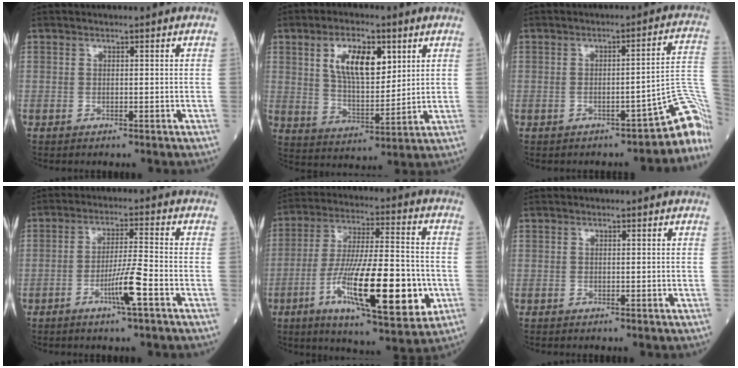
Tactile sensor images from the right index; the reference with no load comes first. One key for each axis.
{"total": 10.6, "fx": 4.2, "fy": 4.4, "fz": 8.6, "tx": -0.160, "ty": 0.008, "tz": 0.080}
{"total": 9.0, "fx": -5.7, "fy": 1.7, "fz": 6.8, "tx": -0.046, "ty": 0.053, "tz": -0.069}
{"total": 6.1, "fx": -2.9, "fy": -0.5, "fz": 5.4, "tx": -0.102, "ty": -0.003, "tz": -0.054}
{"total": 20.0, "fx": -6.0, "fy": 3.8, "fz": 18.7, "tx": -0.322, "ty": -0.018, "tz": -0.095}
{"total": 0.0}